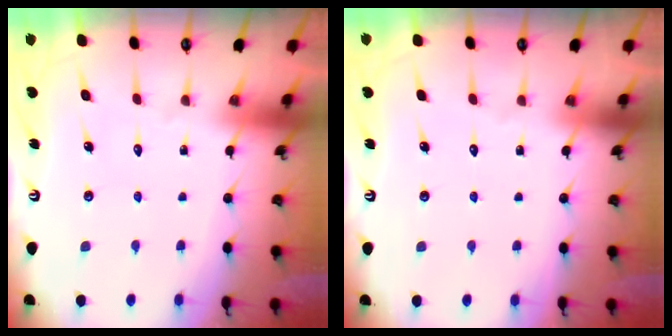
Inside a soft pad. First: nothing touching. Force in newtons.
{"total": 0.0}